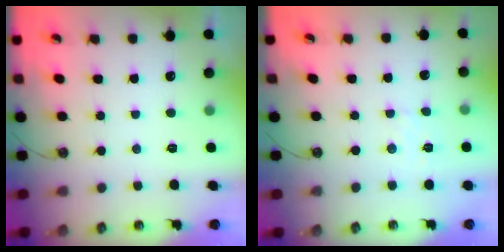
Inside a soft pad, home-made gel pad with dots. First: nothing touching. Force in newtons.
{"total": 3.9, "press": 3.9, "slide": 0.5}